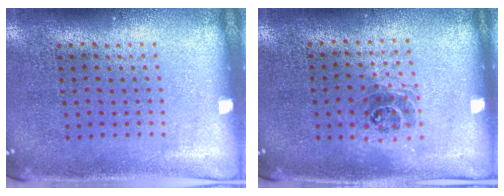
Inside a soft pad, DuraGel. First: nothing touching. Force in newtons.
{"total": 1.1, "press": 0.9, "slide": 0.6}